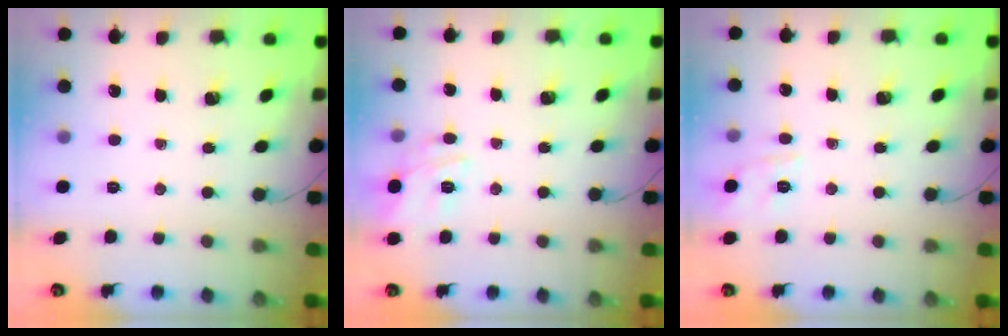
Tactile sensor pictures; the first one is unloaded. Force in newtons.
{"total": 13.2, "press": 13.2, "slide": 0.5}
{"total": 1.9, "press": 0.9, "slide": 1.6}